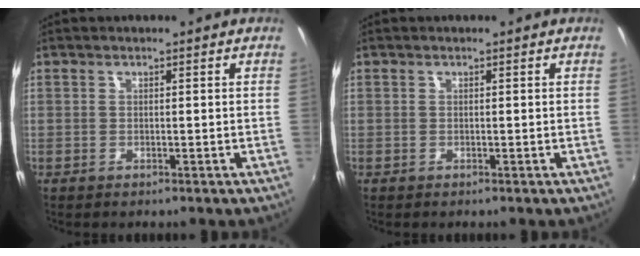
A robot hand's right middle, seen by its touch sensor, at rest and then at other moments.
{"total": 0.0}